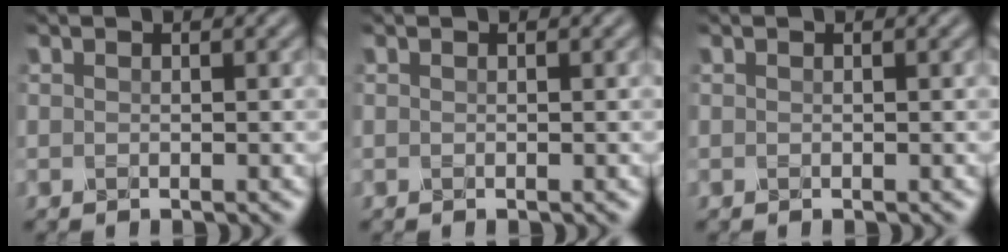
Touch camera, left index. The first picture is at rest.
{"total": 0.0}
{"total": 0.0}